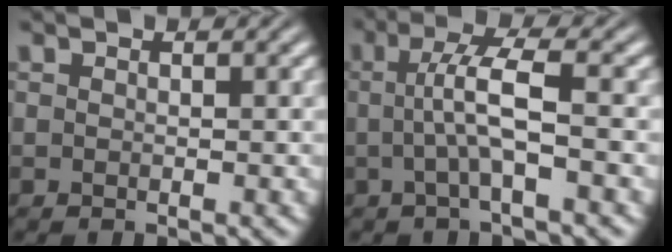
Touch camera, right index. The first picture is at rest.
{"total": 3.5, "force": [-0.1, 0.0, 3.5], "torque": [-0.066, 0.004, -0.001]}